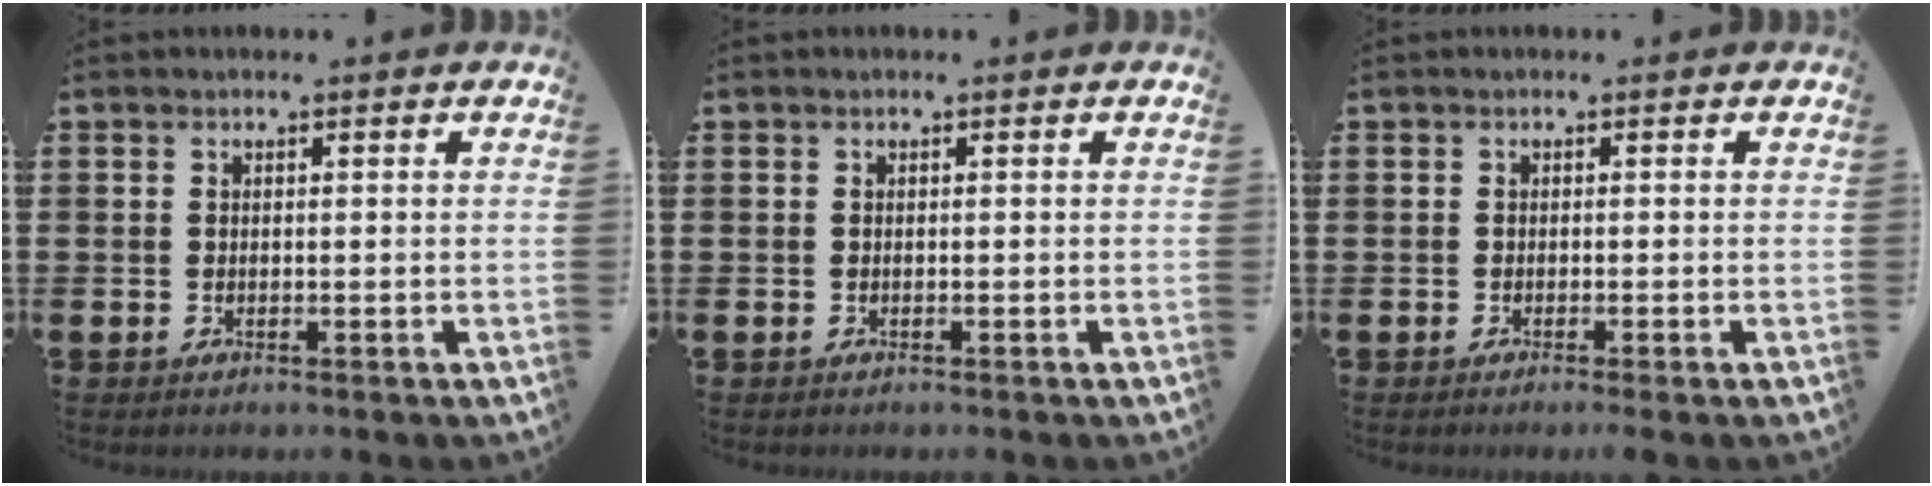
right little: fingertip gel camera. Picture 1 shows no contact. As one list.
[{"total": 0.0}, {"total": 0.5, "force": [-0.3, -0.1, 0.4], "torque": [-0.006, -0.002, -0.006]}]